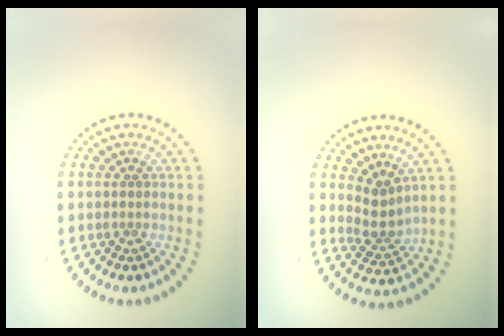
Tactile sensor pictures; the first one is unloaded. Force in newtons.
{"total": 2.5, "press": 1.8, "slide": 1.7}